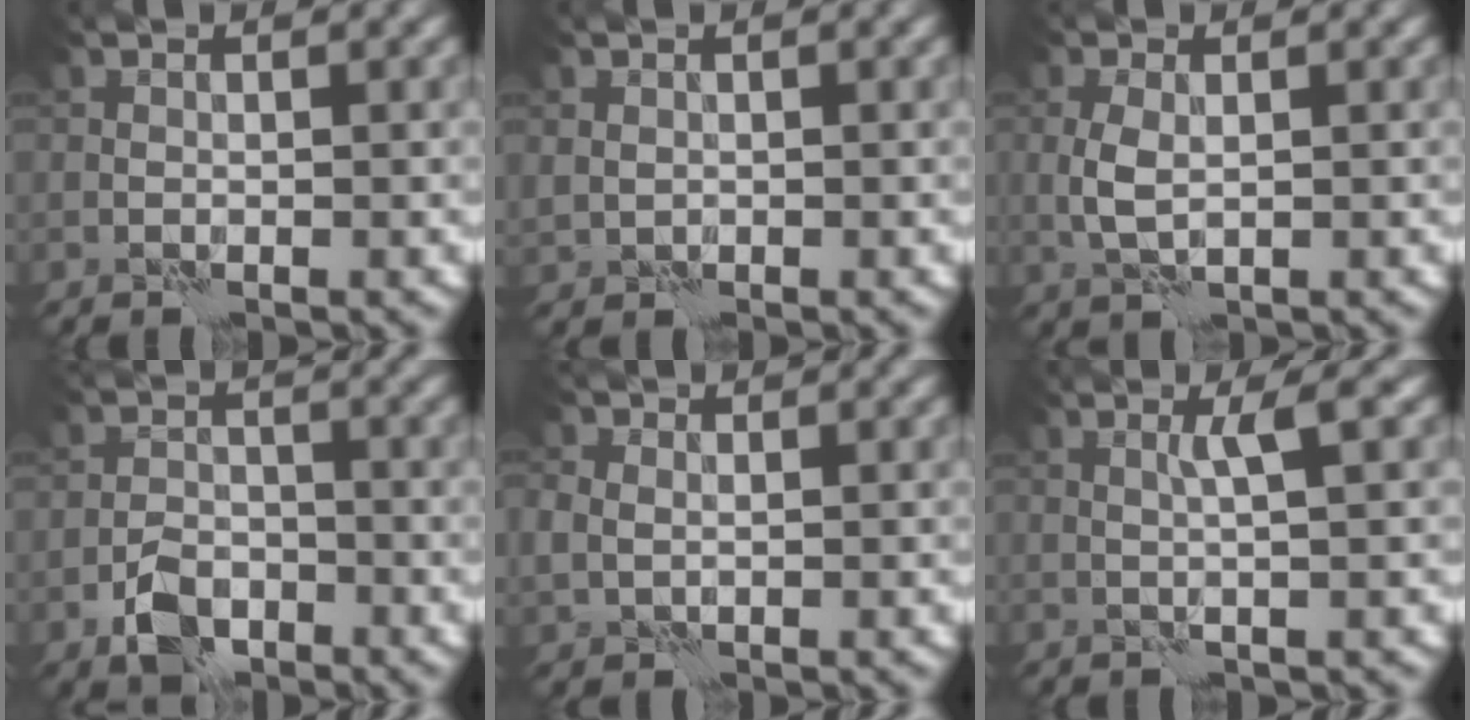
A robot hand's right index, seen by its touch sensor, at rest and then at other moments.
{"total": 0.9, "force": [0.5, 0.7, 0.1], "torque": [-0.002, 0.002, 0.012]}
{"total": 2.2, "force": [0.1, 1.2, 1.8], "torque": [-0.048, 0.002, 0.005]}
{"total": 3.9, "force": [-2.3, 2.3, 2.2], "torque": [-0.035, 0.000, -0.048]}
{"total": 2.2, "force": [0.6, 1.8, 1.1], "torque": [-0.030, 0.010, 0.005]}
{"total": 2.3, "force": [0.7, 0.2, 2.2], "torque": [-0.035, 0.005, 0.010]}